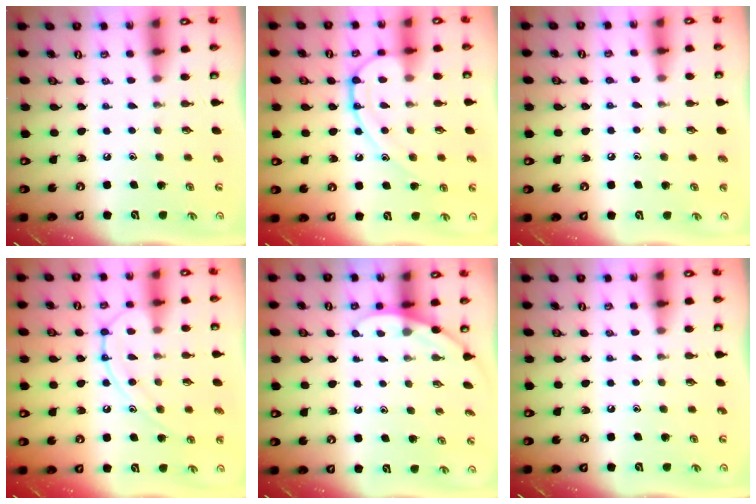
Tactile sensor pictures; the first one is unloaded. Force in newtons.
{"total": 12.0, "press": 12.0, "slide": 0.7}
{"total": 5.6, "press": 5.6, "slide": 0.6}
{"total": 13.1, "press": 13.1, "slide": 1.1}
{"total": 2.8, "press": 2.8, "slide": 0.2}
{"total": 0.0}